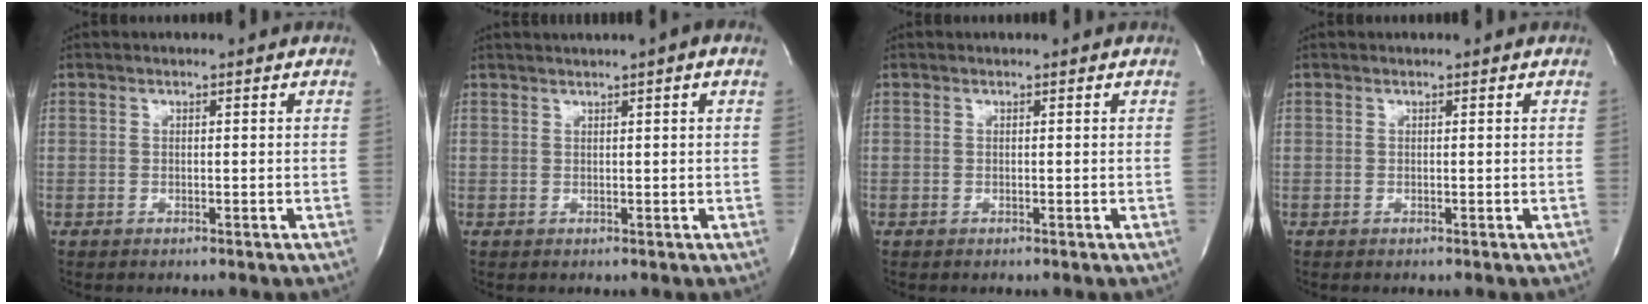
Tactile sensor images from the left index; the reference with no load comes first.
{"total": 3.5, "force": [2.4, -0.3, 2.6], "torque": [-0.043, 0.021, 0.038]}
{"total": 0.0}
{"total": 0.0}